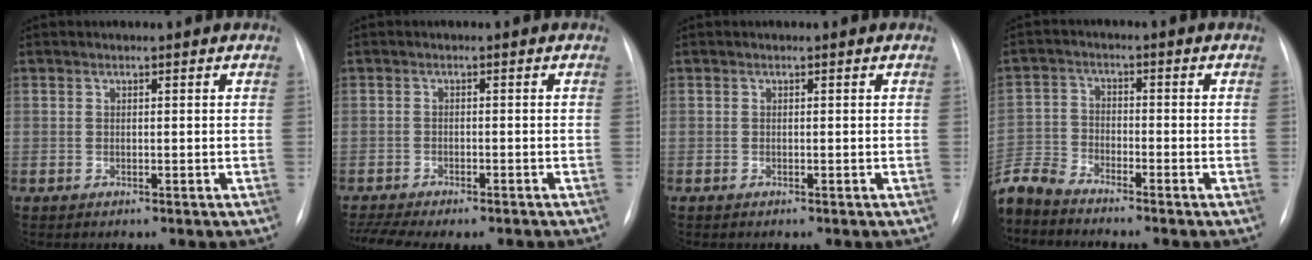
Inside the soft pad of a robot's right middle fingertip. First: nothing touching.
{"total": 9.0, "force": [-7.8, 1.8, 4.0], "torque": [-0.064, 0.003, -0.112]}
{"total": 0.0}
{"total": 7.2, "force": [-6.9, 1.2, 1.5], "torque": [-0.039, -0.006, -0.141]}